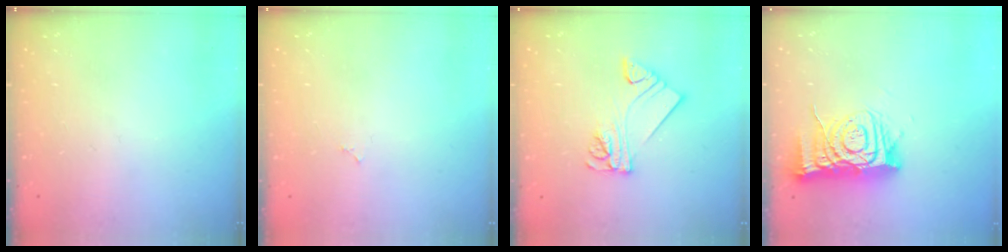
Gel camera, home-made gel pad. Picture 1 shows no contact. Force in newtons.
{"total": 1.8, "press": 1.8, "slide": 0.3}
{"total": 9.7, "press": 9.7, "slide": 0.9}
{"total": 12.6, "press": 12.6, "slide": 1.1}